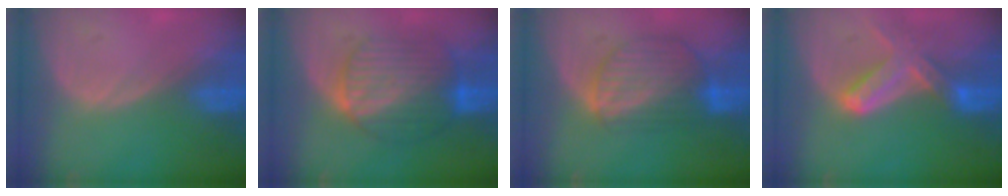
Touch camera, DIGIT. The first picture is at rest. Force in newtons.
{"total": 10.2, "press": 10.2, "slide": 0.8}
{"total": 8.7, "press": 7.6, "slide": 4.1}
{"total": 7.0, "press": 6.5, "slide": 2.6}